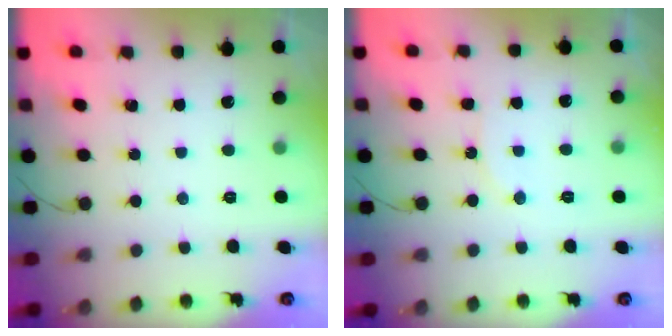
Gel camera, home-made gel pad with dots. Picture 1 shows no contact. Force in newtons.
{"total": 6.7, "press": 6.3, "slide": 2.3}